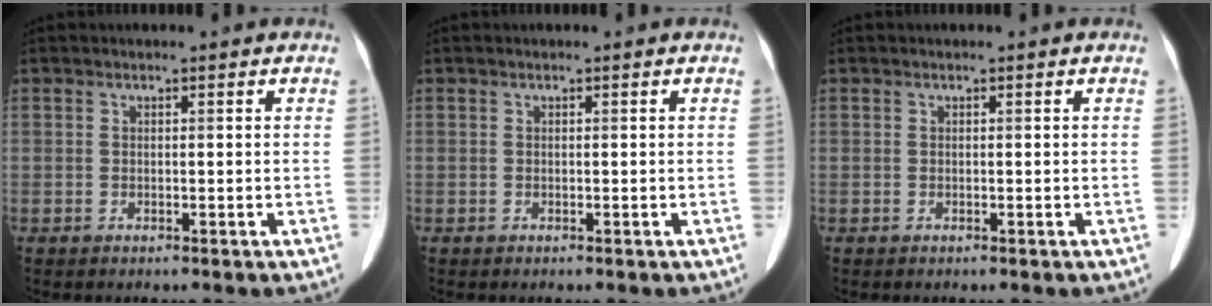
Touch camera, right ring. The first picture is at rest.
{"total": 0.0}
{"total": 0.0}